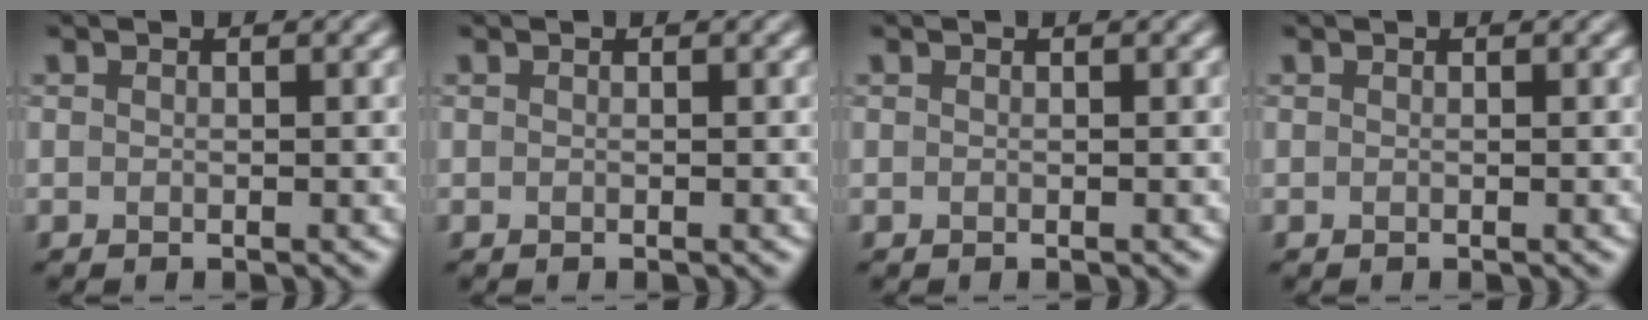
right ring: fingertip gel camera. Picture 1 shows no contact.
{"total": 0.0}
{"total": 0.0}
{"total": 0.0}